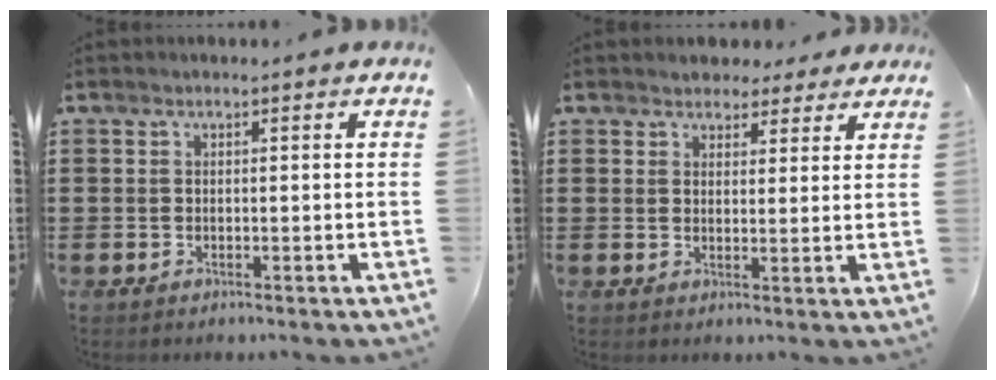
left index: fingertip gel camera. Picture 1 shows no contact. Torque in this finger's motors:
{"motor_torque": [2.14, 0.00, 0.47, 0.01]}